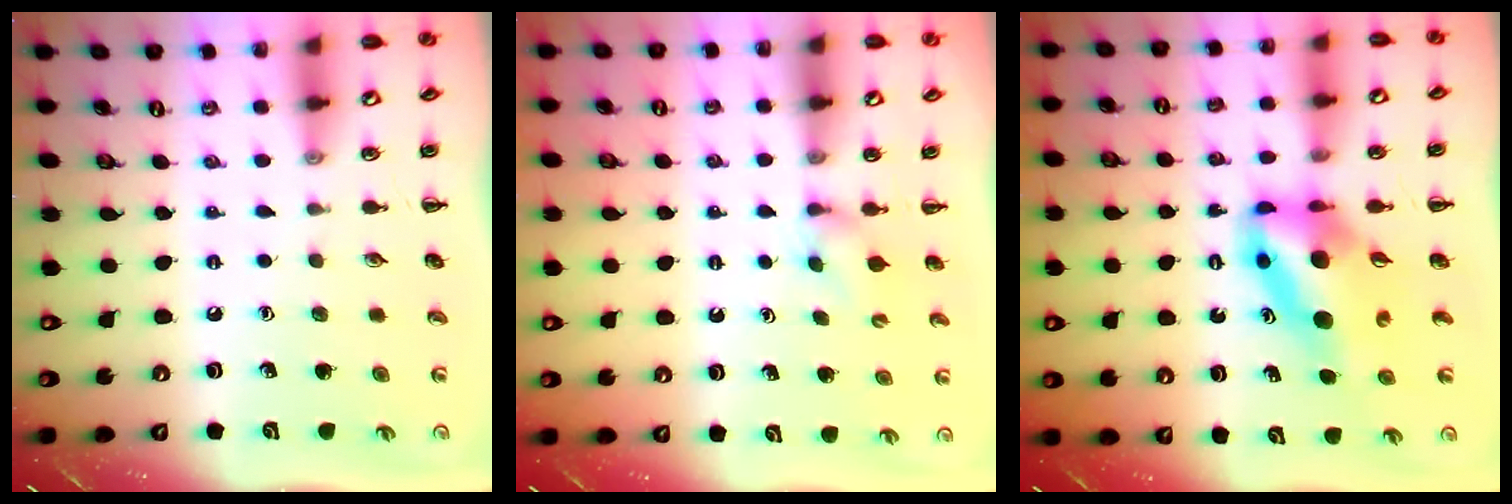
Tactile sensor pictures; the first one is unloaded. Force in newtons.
{"total": 2.5, "press": 2.3, "slide": 1.0}
{"total": 9.1, "press": 8.7, "slide": 2.6}